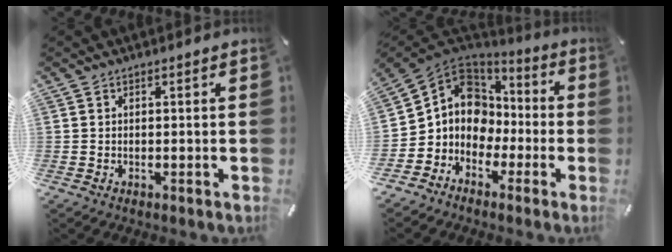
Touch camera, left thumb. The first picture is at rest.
{"total": 10.2, "force": [-1.0, 9.8, 2.5], "torque": [-0.062, -0.002, -0.014]}